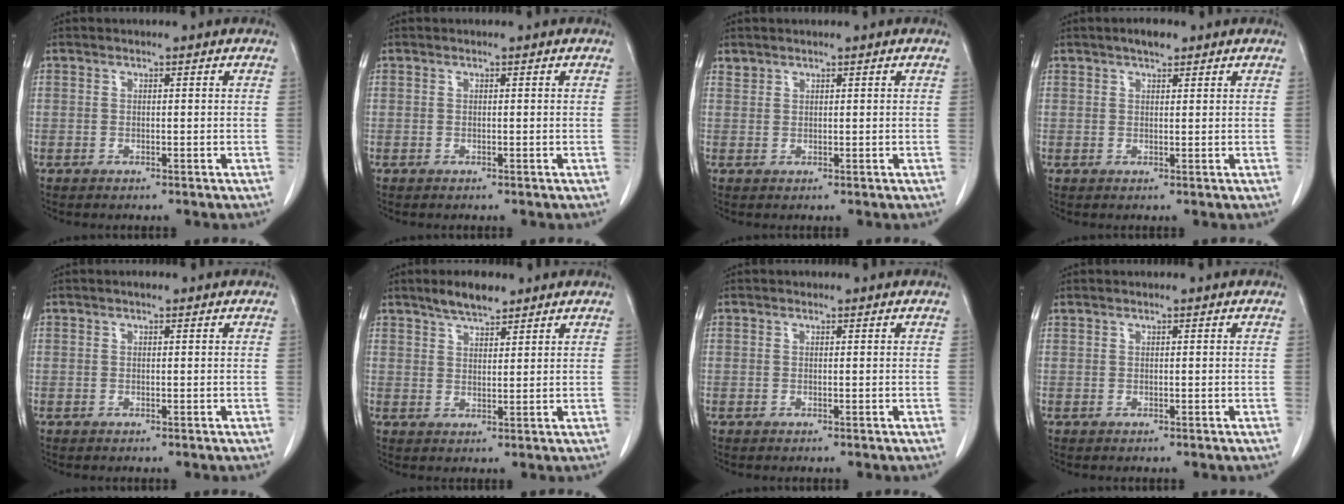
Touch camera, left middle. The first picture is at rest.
{"total": 0.0}
{"total": 0.9, "force": [0.8, 0.2, -0.1], "torque": [-0.002, 0.004, 0.018]}
{"total": 2.4, "force": [1.7, 0.8, 1.4], "torque": [-0.024, 0.008, 0.025]}
{"total": 0.5, "force": [0.3, 0.2, 0.4], "torque": [-0.009, 0.004, 0.003]}
{"total": 4.7, "force": [3.7, 1.4, 2.5], "torque": [-0.048, 0.007, 0.065]}
{"total": 0.0}
{"total": 0.0}